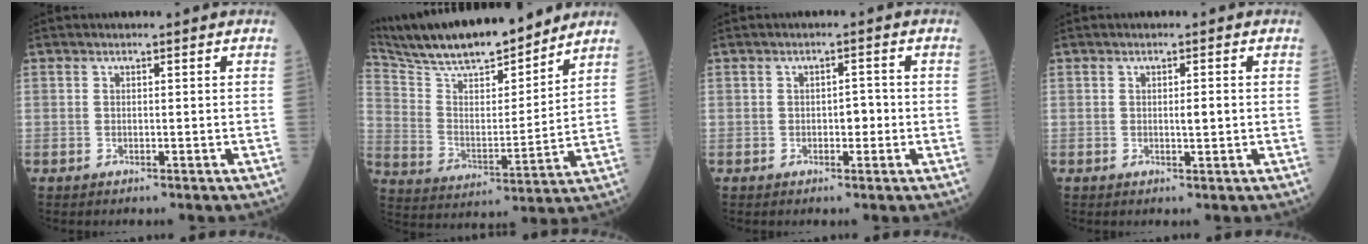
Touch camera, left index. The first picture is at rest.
{"total": 19.3, "force": [17.2, 2.9, 8.4], "torque": [-0.161, 0.005, 0.291]}
{"total": 2.1, "force": [-0.7, 1.1, 1.7], "torque": [-0.017, 0.002, -0.013]}
{"total": 1.5, "force": [-0.3, 0.2, 1.5], "torque": [-0.024, -0.004, -0.004]}